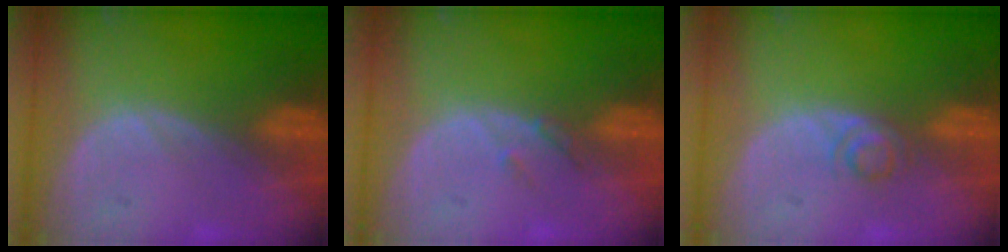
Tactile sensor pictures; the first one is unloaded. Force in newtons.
{"total": 1.5, "press": 1.3, "slide": 0.7}
{"total": 2.2, "press": 2.2, "slide": 0.2}